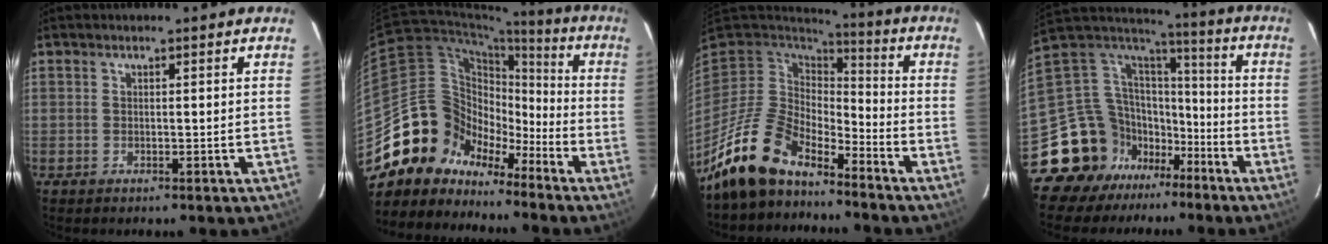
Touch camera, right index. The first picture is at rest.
{"total": 14.9, "force": [-10.6, 10.1, 2.8], "torque": [-0.057, 0.060, -0.195]}
{"total": 14.3, "force": [-11.7, 5.5, 6.0], "torque": [-0.131, -0.003, -0.218]}
{"total": 18.4, "force": [-12.4, 12.8, 4.5], "torque": [-0.120, 0.054, -0.211]}